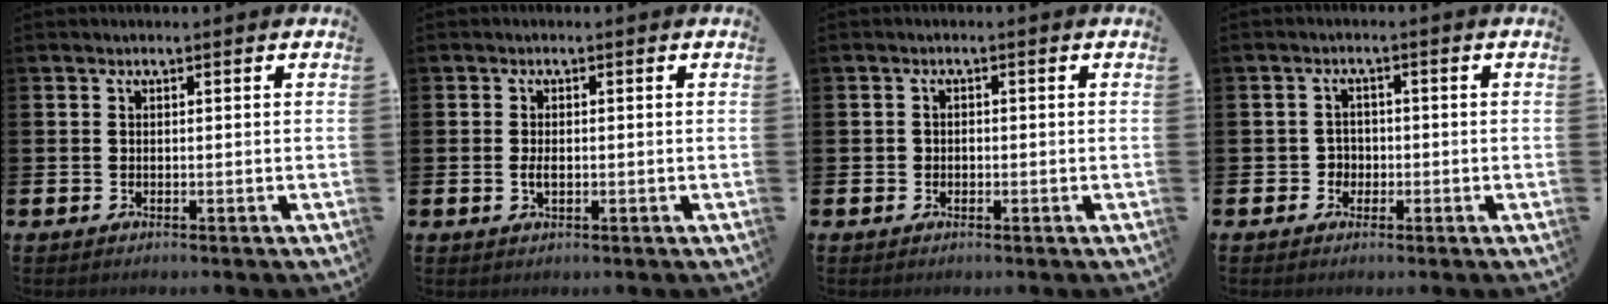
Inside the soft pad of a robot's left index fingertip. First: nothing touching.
{"total": 1.7, "force": [-0.1, 0.9, 1.4], "torque": [-0.022, 0.000, -0.005]}
{"total": 1.0, "force": [-0.2, 1.0, 0.3], "torque": [0.006, 0.001, -0.009]}
{"total": 2.1, "force": [-0.6, 2.0, 0.3], "torque": [-0.007, 0.005, -0.019]}